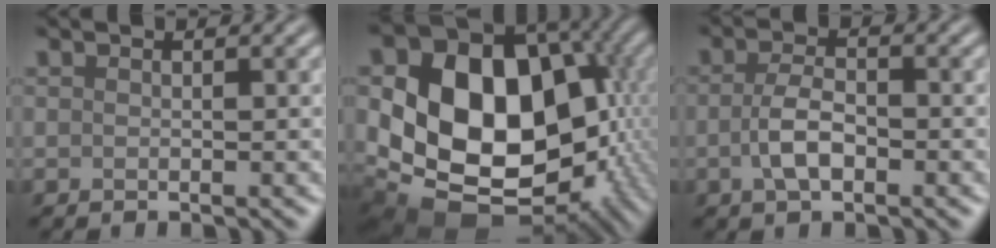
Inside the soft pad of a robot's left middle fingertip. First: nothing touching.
{"total": 20.3, "force": [-0.8, 15.7, 12.8], "torque": [-0.215, -0.015, 0.000]}
{"total": 3.2, "force": [-0.8, 1.5, 2.6], "torque": [-0.053, 0.000, -0.020]}